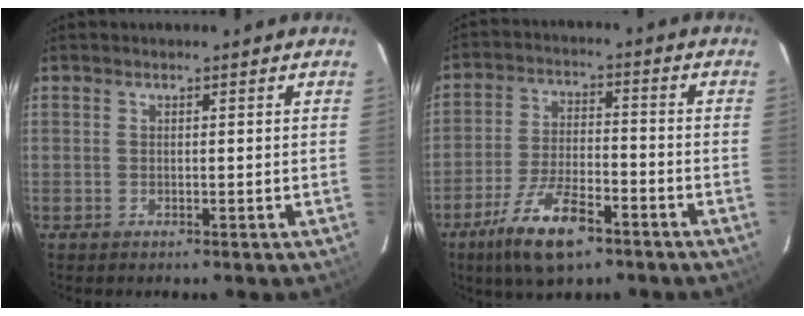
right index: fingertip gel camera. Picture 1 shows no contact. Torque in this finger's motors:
{"motor_torque": [1.14, -0.99, 0.73, 0.15]}